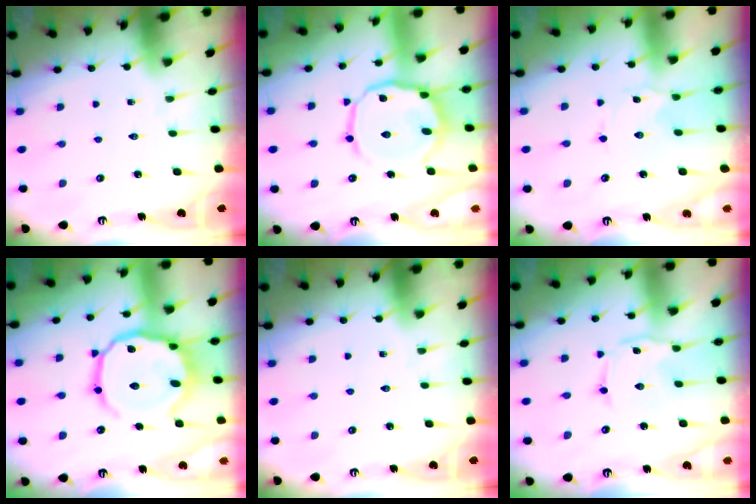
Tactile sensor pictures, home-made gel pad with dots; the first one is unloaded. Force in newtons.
{"total": 13.8, "press": 13.7, "slide": 1.1}
{"total": 2.8, "press": 2.8, "slide": 0.3}
{"total": 18.0, "press": 17.9, "slide": 1.4}
{"total": 0.0}
{"total": 1.4, "press": 1.4, "slide": 0.1}